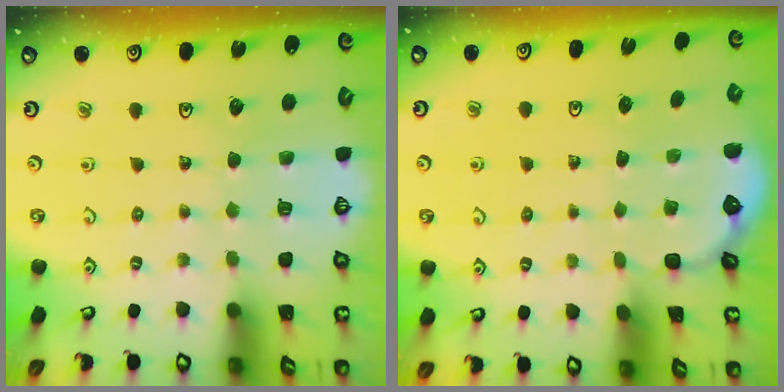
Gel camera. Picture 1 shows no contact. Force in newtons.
{"total": 1.6, "press": 0.9, "slide": 1.3}